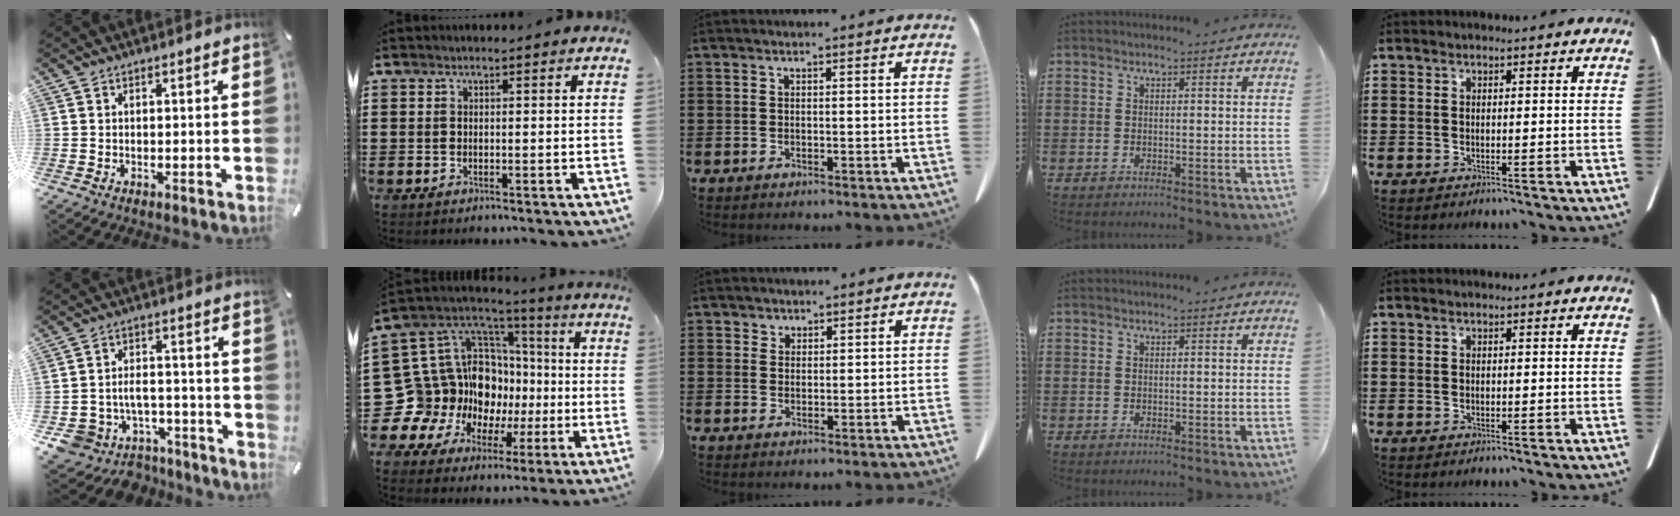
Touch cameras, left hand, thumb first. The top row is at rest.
{"thumb": {"total": 8.4, "force": [-3.7, 7.3, 2.2], "torque": [-0.049, 0.021, -0.058]}, "index": {"total": 16.9, "force": [-3.3, 15.2, 6.6], "torque": [-0.199, -0.021, -0.020]}, "middle": {"total": 1.6, "force": [1.4, 0.9, 0.0], "torque": [-0.004, 0.003, 0.029]}}